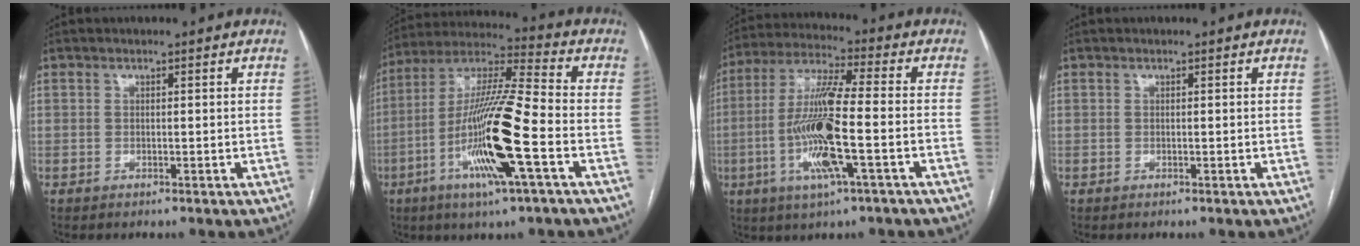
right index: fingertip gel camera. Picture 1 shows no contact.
{"total": 17.5, "force": [-5.6, 0.7, 16.6], "torque": [-0.330, -0.011, -0.105]}
{"total": 13.9, "force": [-3.5, 0.8, 13.4], "torque": [-0.272, -0.007, -0.069]}
{"total": 0.0}